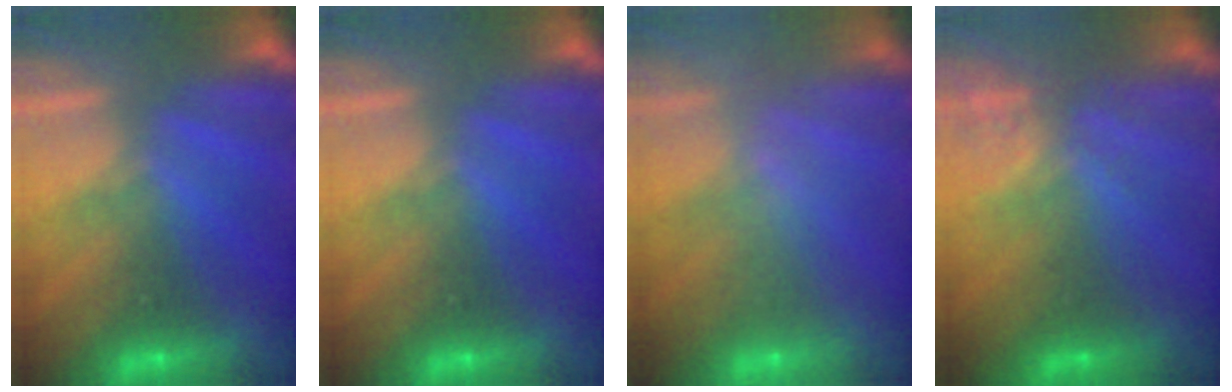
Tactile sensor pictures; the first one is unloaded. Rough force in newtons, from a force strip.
{"total": 0.0}
{"total": 2.3}
{"total": 3.8}